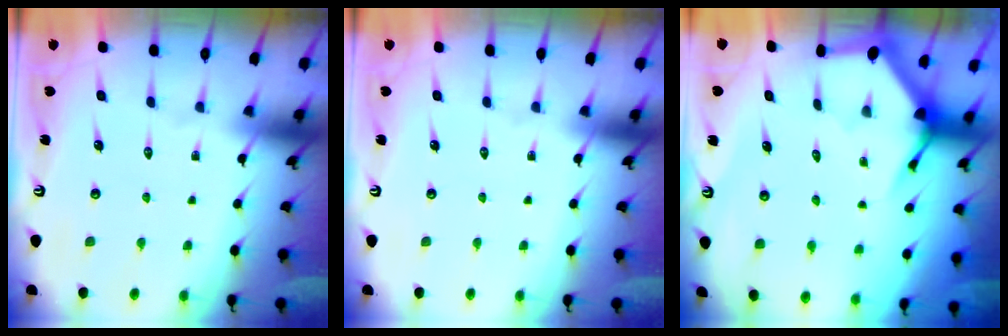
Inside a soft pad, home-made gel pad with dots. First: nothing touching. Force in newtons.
{"total": 0.0}
{"total": 3.7, "press": 3.7, "slide": 0.4}